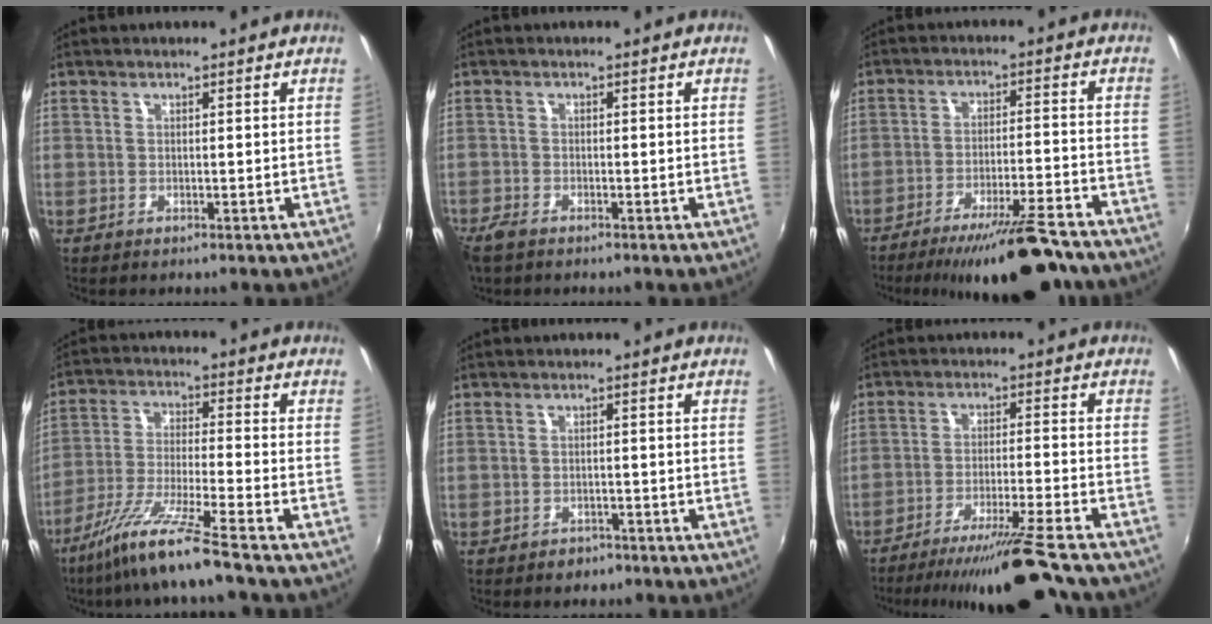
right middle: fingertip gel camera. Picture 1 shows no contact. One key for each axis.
{"total": 3.4, "fx": -2.7, "fy": 1.4, "fz": 1.4, "tx": -0.040, "ty": -0.011, "tz": -0.056}
{"total": 16.6, "fx": -14.0, "fy": 2.4, "fz": 8.4, "tx": -0.146, "ty": -0.018, "tz": -0.202}
{"total": 11.7, "fx": -9.0, "fy": -1.0, "fz": 7.4, "tx": -0.149, "ty": -0.017, "tz": -0.167}
{"total": 2.3, "fx": -1.6, "fy": 1.5, "fz": 0.3, "tx": -0.011, "ty": -0.001, "tz": -0.023}
{"total": 14.2, "fx": -12.5, "fy": -1.4, "fz": 6.6, "tx": -0.128, "ty": -0.021, "tz": -0.202}